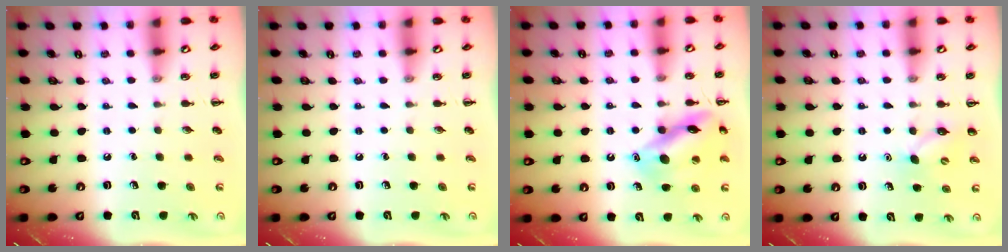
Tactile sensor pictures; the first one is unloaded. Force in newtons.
{"total": 0.0}
{"total": 14.9, "press": 14.9, "slide": 1.3}
{"total": 4.4, "press": 4.2, "slide": 1.2}